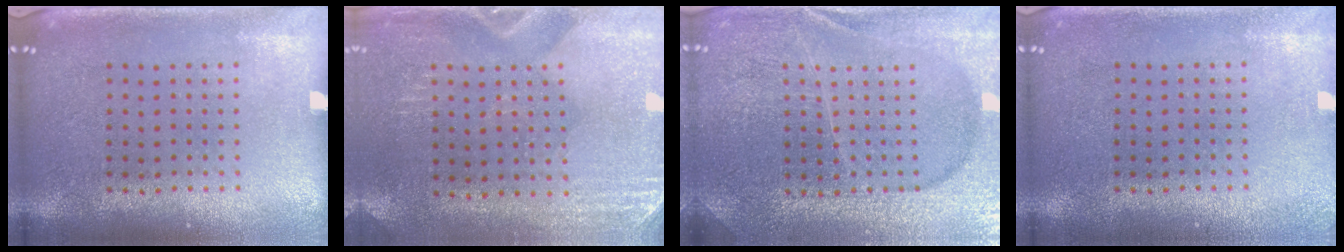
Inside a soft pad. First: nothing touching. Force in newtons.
{"total": 2.9, "press": 2.5, "slide": 1.3}
{"total": 4.2, "press": 4.0, "slide": 1.2}
{"total": 1.1, "press": 1.1, "slide": 0.1}